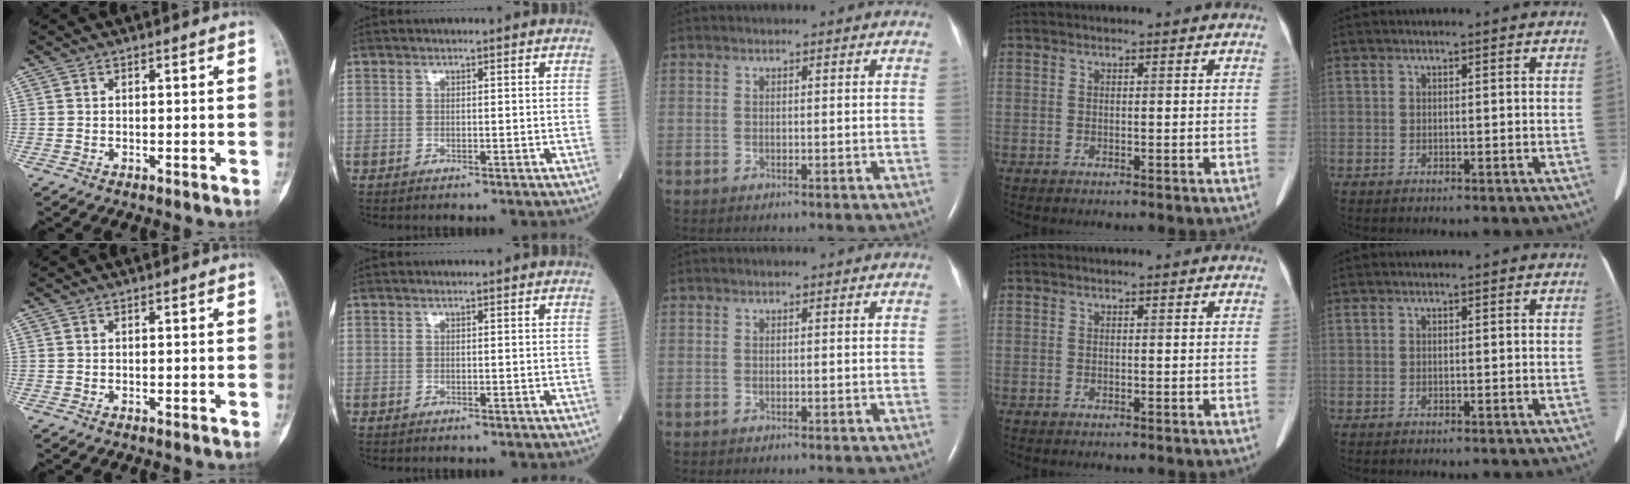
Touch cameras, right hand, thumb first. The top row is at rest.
{}